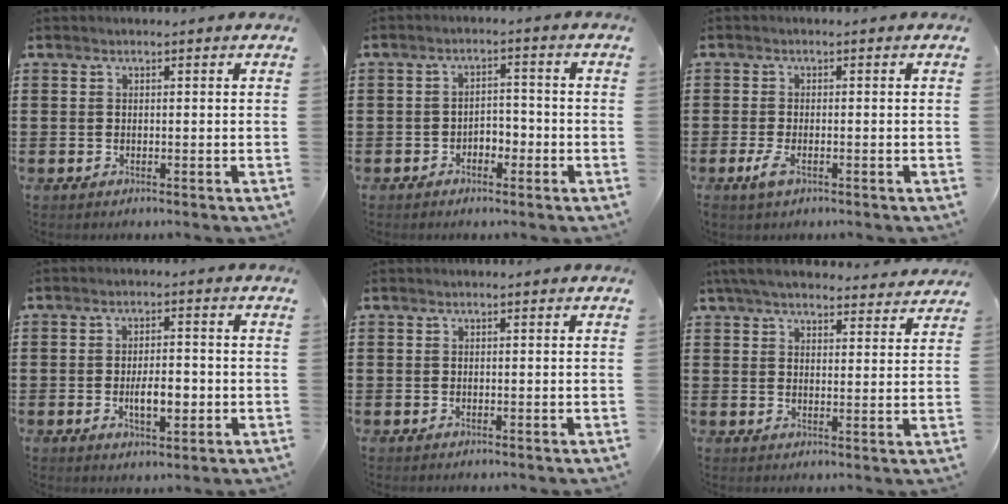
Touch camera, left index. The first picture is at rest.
{"total": 2.5, "force": [-1.8, 1.4, 0.8], "torque": [-0.022, 0.006, -0.041]}
{"total": 2.6, "force": [-1.1, 0.8, 2.2], "torque": [-0.058, -0.008, -0.025]}
{"total": 5.2, "force": [-1.2, 2.3, 4.5], "torque": [-0.071, 0.002, -0.023]}
{"total": 0.0}
{"total": 5.7, "force": [5.3, 0.9, 2.0], "torque": [-0.056, -0.019, 0.097]}